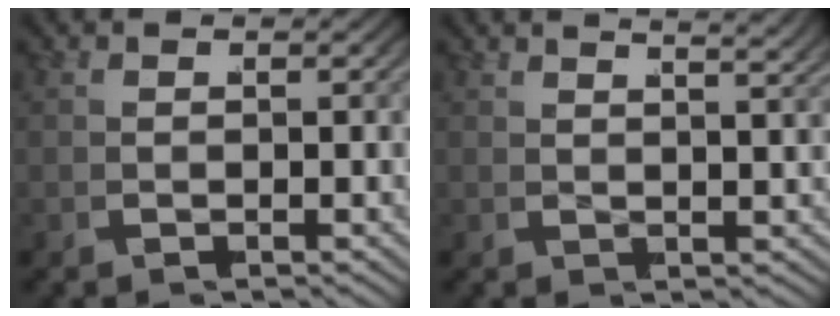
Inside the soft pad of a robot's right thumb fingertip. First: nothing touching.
{"total": 3.3, "force": [2.7, 0.4, 1.8], "torque": [-0.009, 0.013, 0.037]}